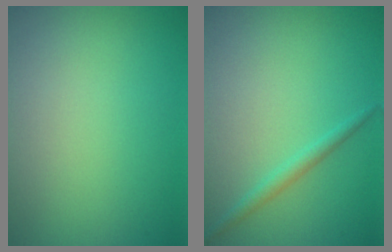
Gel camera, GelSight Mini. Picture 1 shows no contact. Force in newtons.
{"total": 1.3, "press": 1.3, "slide": 0.0}